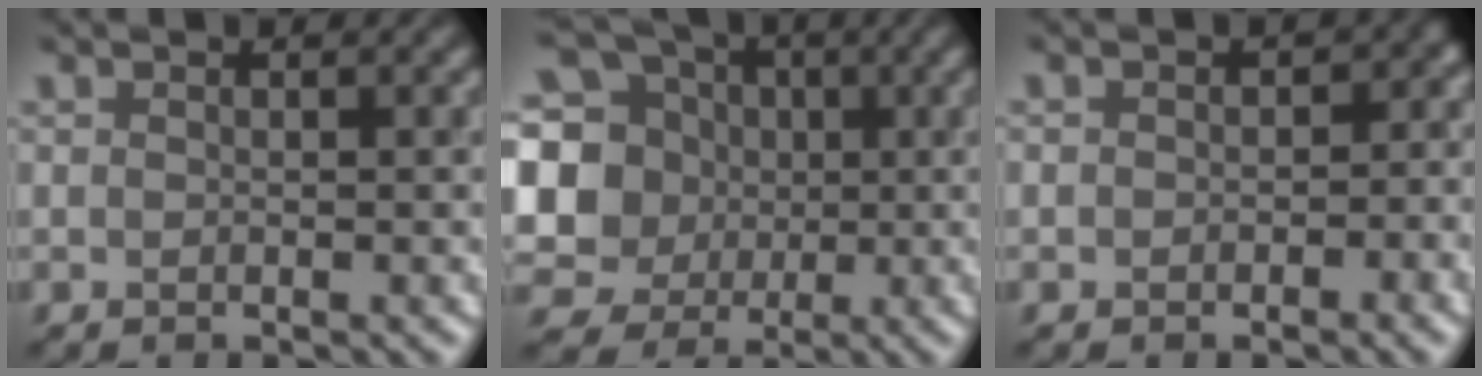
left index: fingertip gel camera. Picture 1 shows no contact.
{"total": 13.7, "force": [1.8, 12.5, 5.2], "torque": [-0.173, 0.030, 0.009]}
{"total": 3.1, "force": [-0.3, 2.5, 1.7], "torque": [0.016, 0.002, -0.017]}